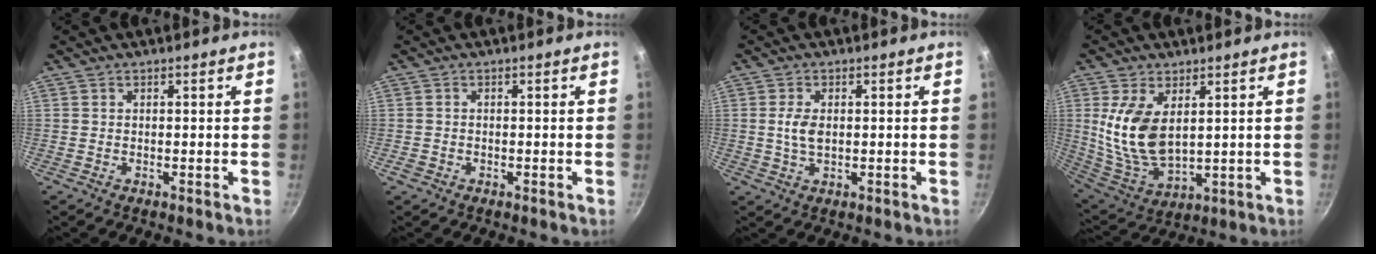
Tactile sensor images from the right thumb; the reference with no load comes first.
{"total": 1.1, "force": [-0.6, 0.8, 0.5], "torque": [-0.010, 0.002, -0.010]}
{"total": 3.8, "force": [0.3, 2.2, 3.1], "torque": [-0.057, 0.001, 0.005]}
{"total": 13.2, "force": [3.1, 7.3, 10.6], "torque": [-0.203, -0.033, 0.074]}